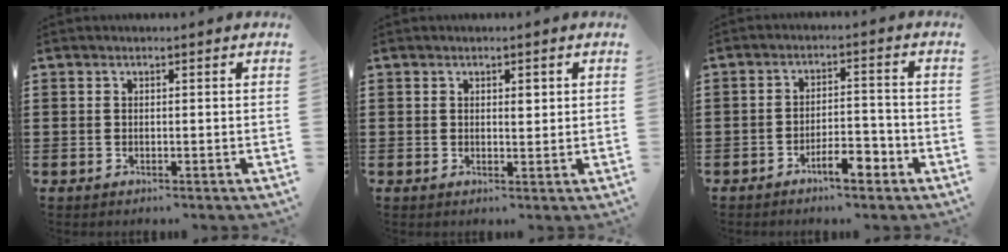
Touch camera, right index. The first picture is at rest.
{"total": 1.6, "force": [0.7, 0.9, 1.1], "torque": [-0.006, 0.001, 0.008]}
{"total": 5.8, "force": [-3.7, 1.9, 4.1], "torque": [-0.071, 0.009, -0.069]}